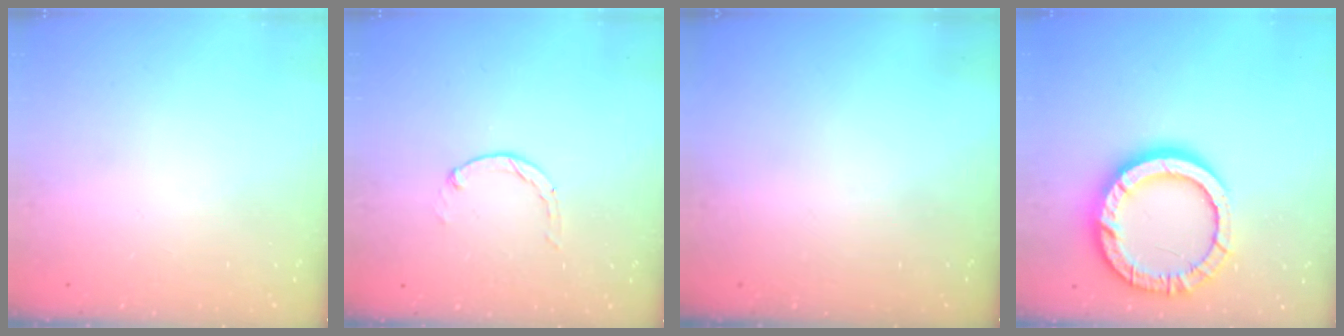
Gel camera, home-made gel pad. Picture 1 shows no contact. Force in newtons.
{"total": 0.8, "press": 0.7, "slide": 0.2}
{"total": 0.0}
{"total": 16.6, "press": 16.5, "slide": 1.4}